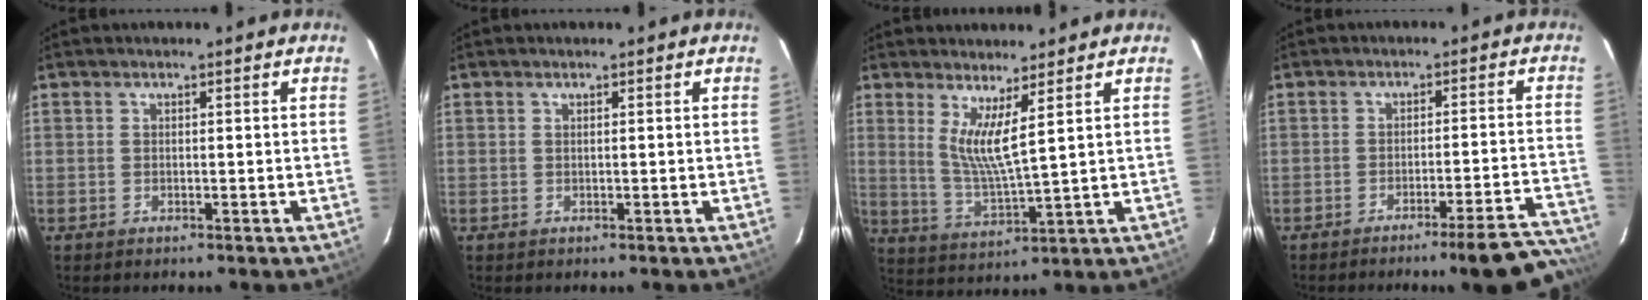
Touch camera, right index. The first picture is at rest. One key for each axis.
{"total": 0.0}
{"total": 6.8, "fx": 3.6, "fy": 0.0, "fz": 5.8, "tx": -0.111, "ty": -0.019, "tz": 0.070}
{"total": 13.8, "fx": -12.8, "fy": -0.1, "fz": 5.3, "tx": -0.044, "ty": 0.016, "tz": -0.163}